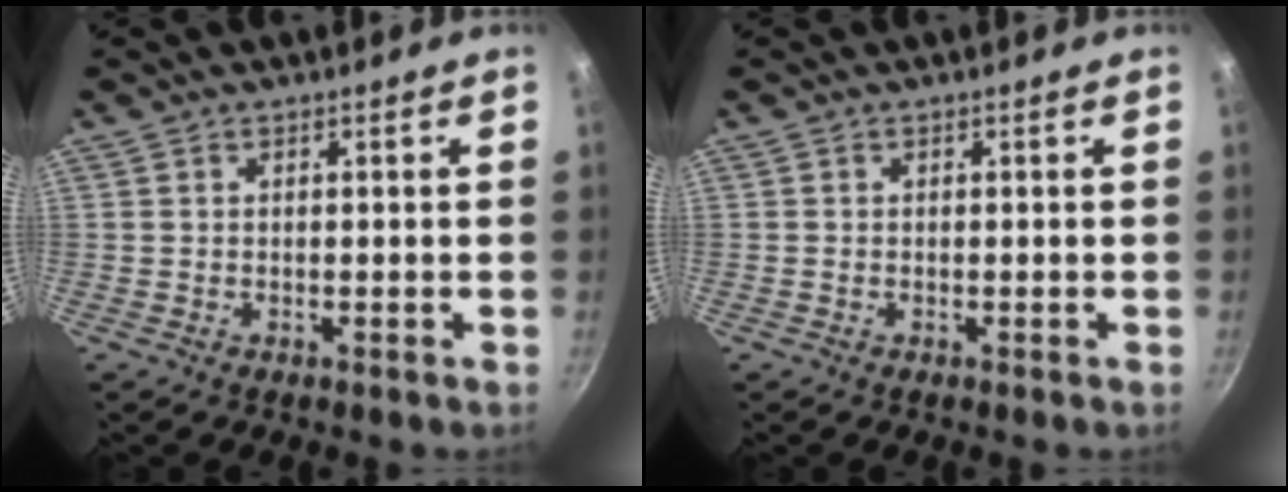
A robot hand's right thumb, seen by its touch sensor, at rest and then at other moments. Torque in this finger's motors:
{"motor_torque": [-0.22, -0.53, 0.33, -0.24, -0.02]}